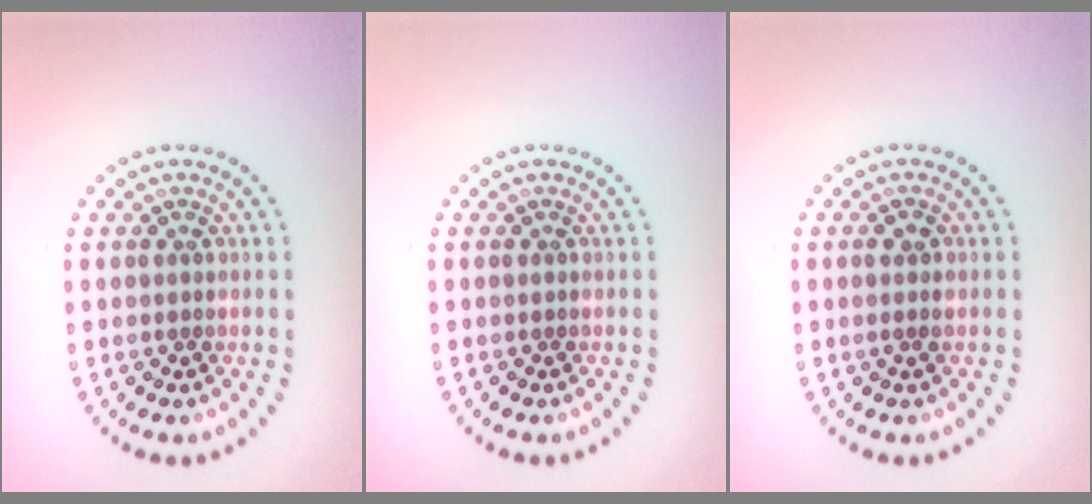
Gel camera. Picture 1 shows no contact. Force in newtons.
{"total": 0.0}
{"total": 1.0, "press": 0.9, "slide": 0.4}